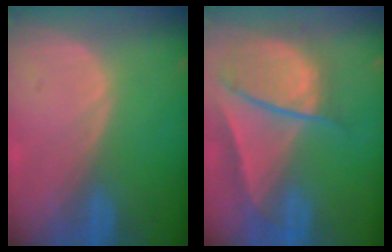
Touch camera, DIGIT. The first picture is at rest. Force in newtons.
{"total": 9.4, "press": 7.9, "slide": 5.1}